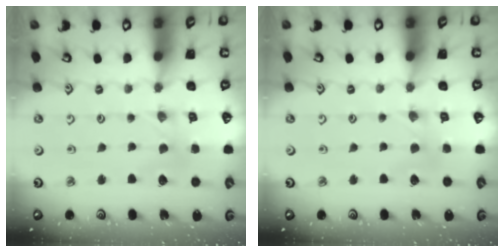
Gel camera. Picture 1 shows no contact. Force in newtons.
{"total": 2.5, "press": 2.4, "slide": 0.4}